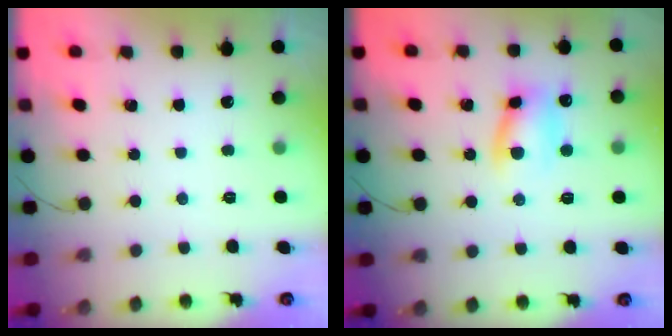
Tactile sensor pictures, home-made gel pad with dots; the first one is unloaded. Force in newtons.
{"total": 9.0, "press": 9.0, "slide": 0.9}